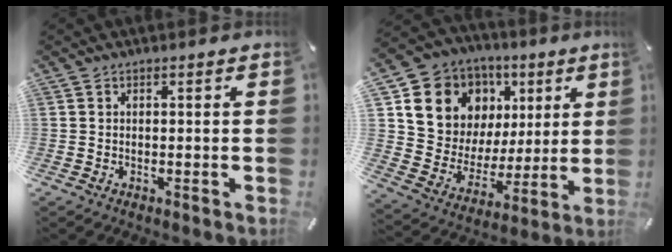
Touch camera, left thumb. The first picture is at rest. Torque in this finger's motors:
{"motor_torque": [0.88, 0.89, 2.06, -0.70, 0.13]}